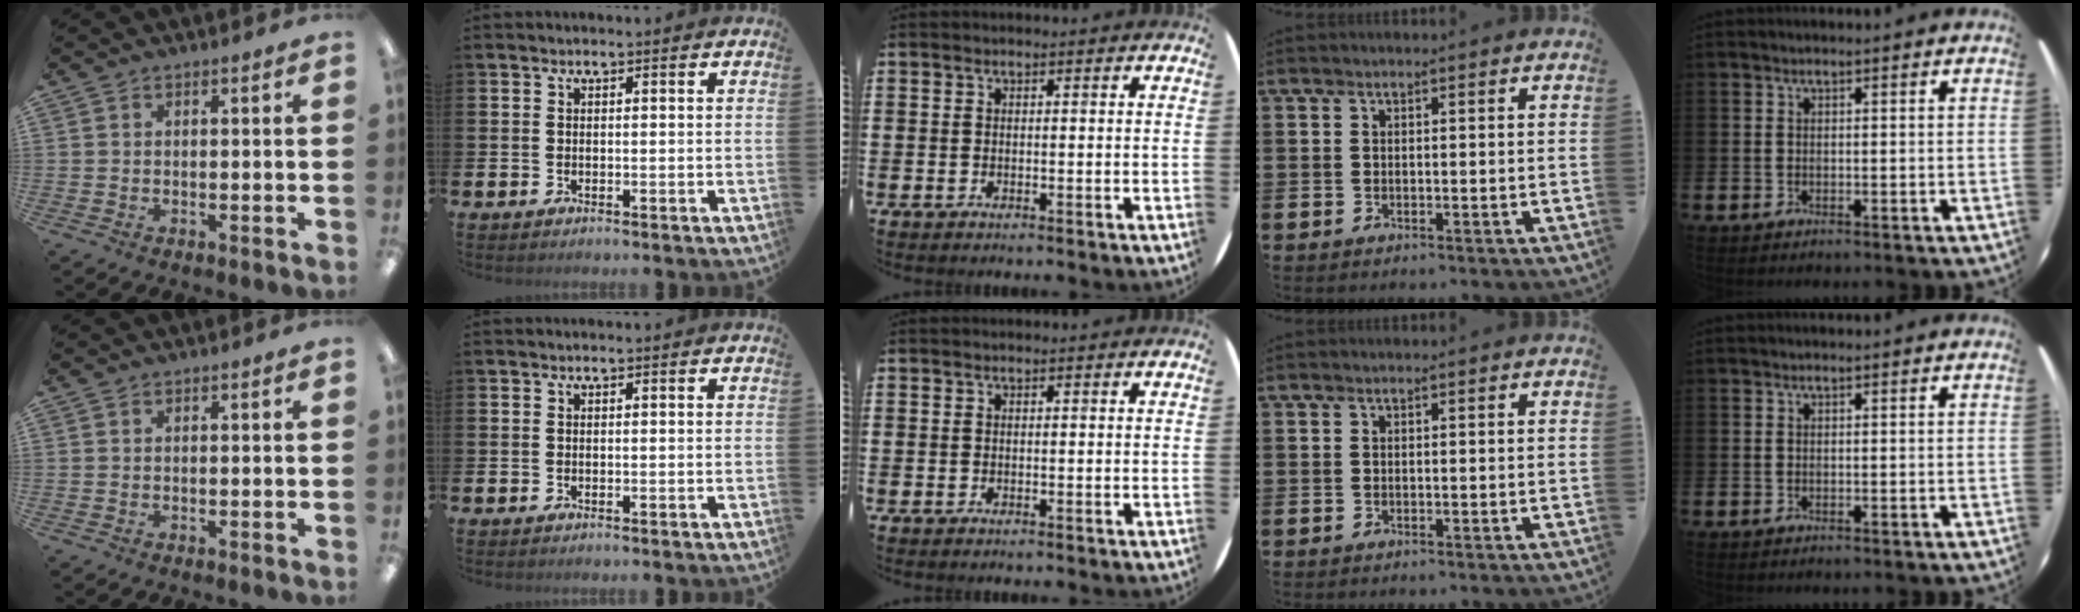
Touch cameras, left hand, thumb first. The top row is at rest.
{}